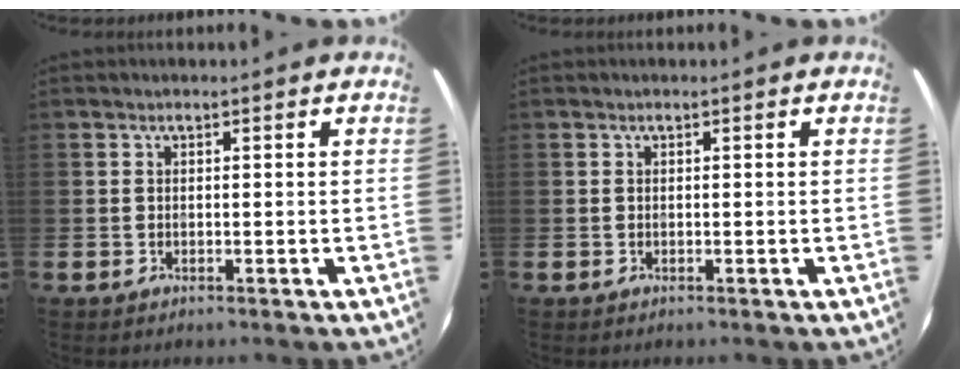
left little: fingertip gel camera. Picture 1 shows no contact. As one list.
[{"total": 0.0}]